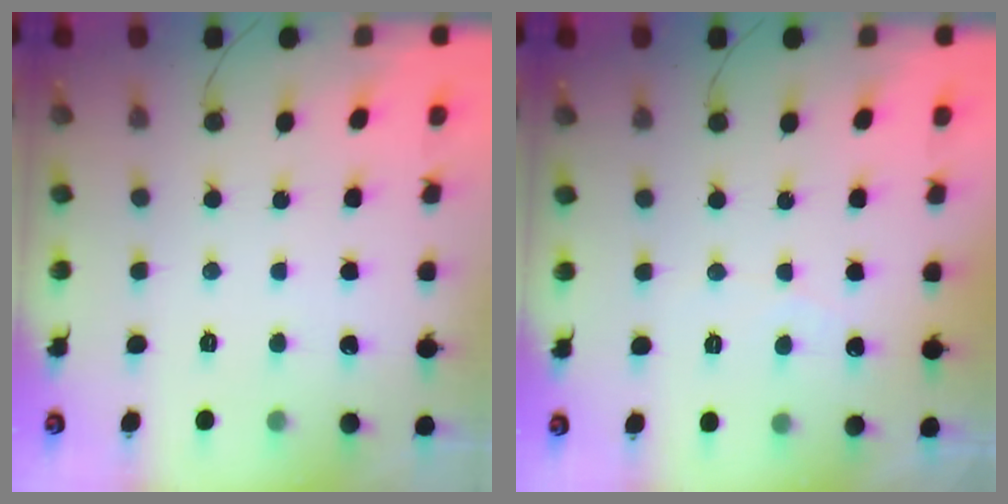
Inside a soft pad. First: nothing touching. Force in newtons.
{"total": 1.9, "press": 1.9, "slide": 0.2}